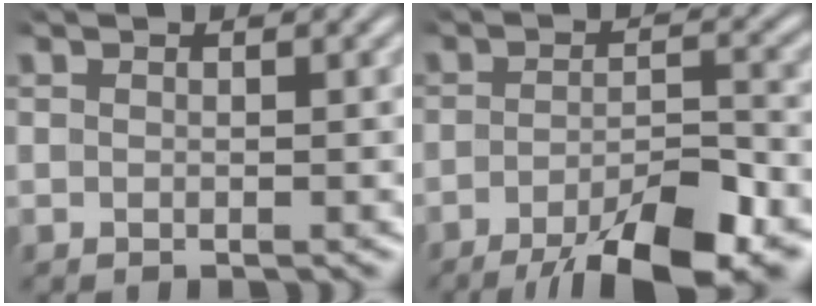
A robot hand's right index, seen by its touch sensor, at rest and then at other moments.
{"total": 9.3, "force": [-6.5, 2.7, 6.0], "torque": [-0.077, -0.013, -0.098]}